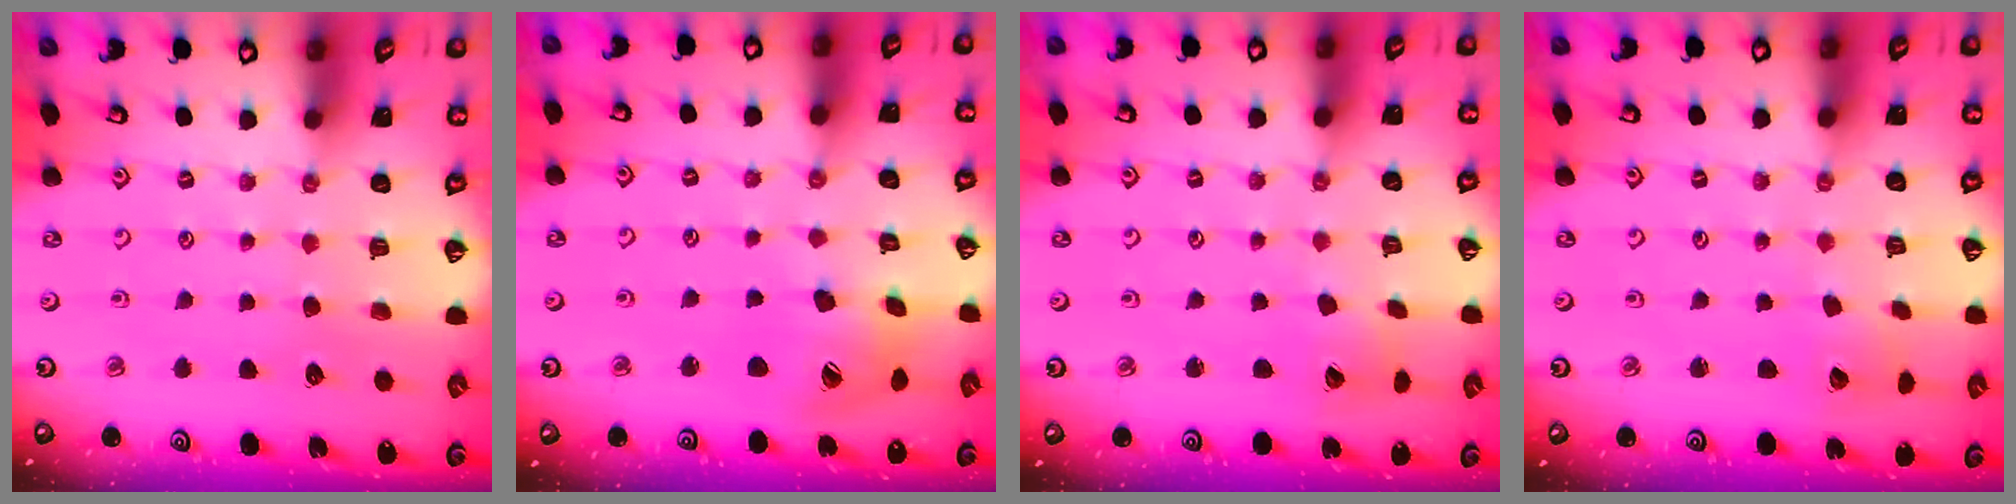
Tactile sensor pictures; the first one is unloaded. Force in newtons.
{"total": 14.3, "press": 14.1, "slide": 2.2}
{"total": 5.5, "press": 5.5, "slide": 0.7}
{"total": 2.8, "press": 2.8, "slide": 0.3}